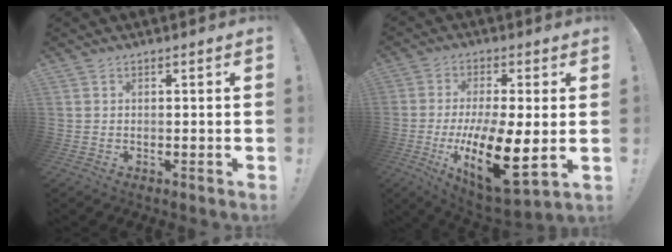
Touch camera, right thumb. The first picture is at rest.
{"total": 18.5, "force": [-3.9, 7.3, 16.5], "torque": [-0.286, 0.008, -0.052]}